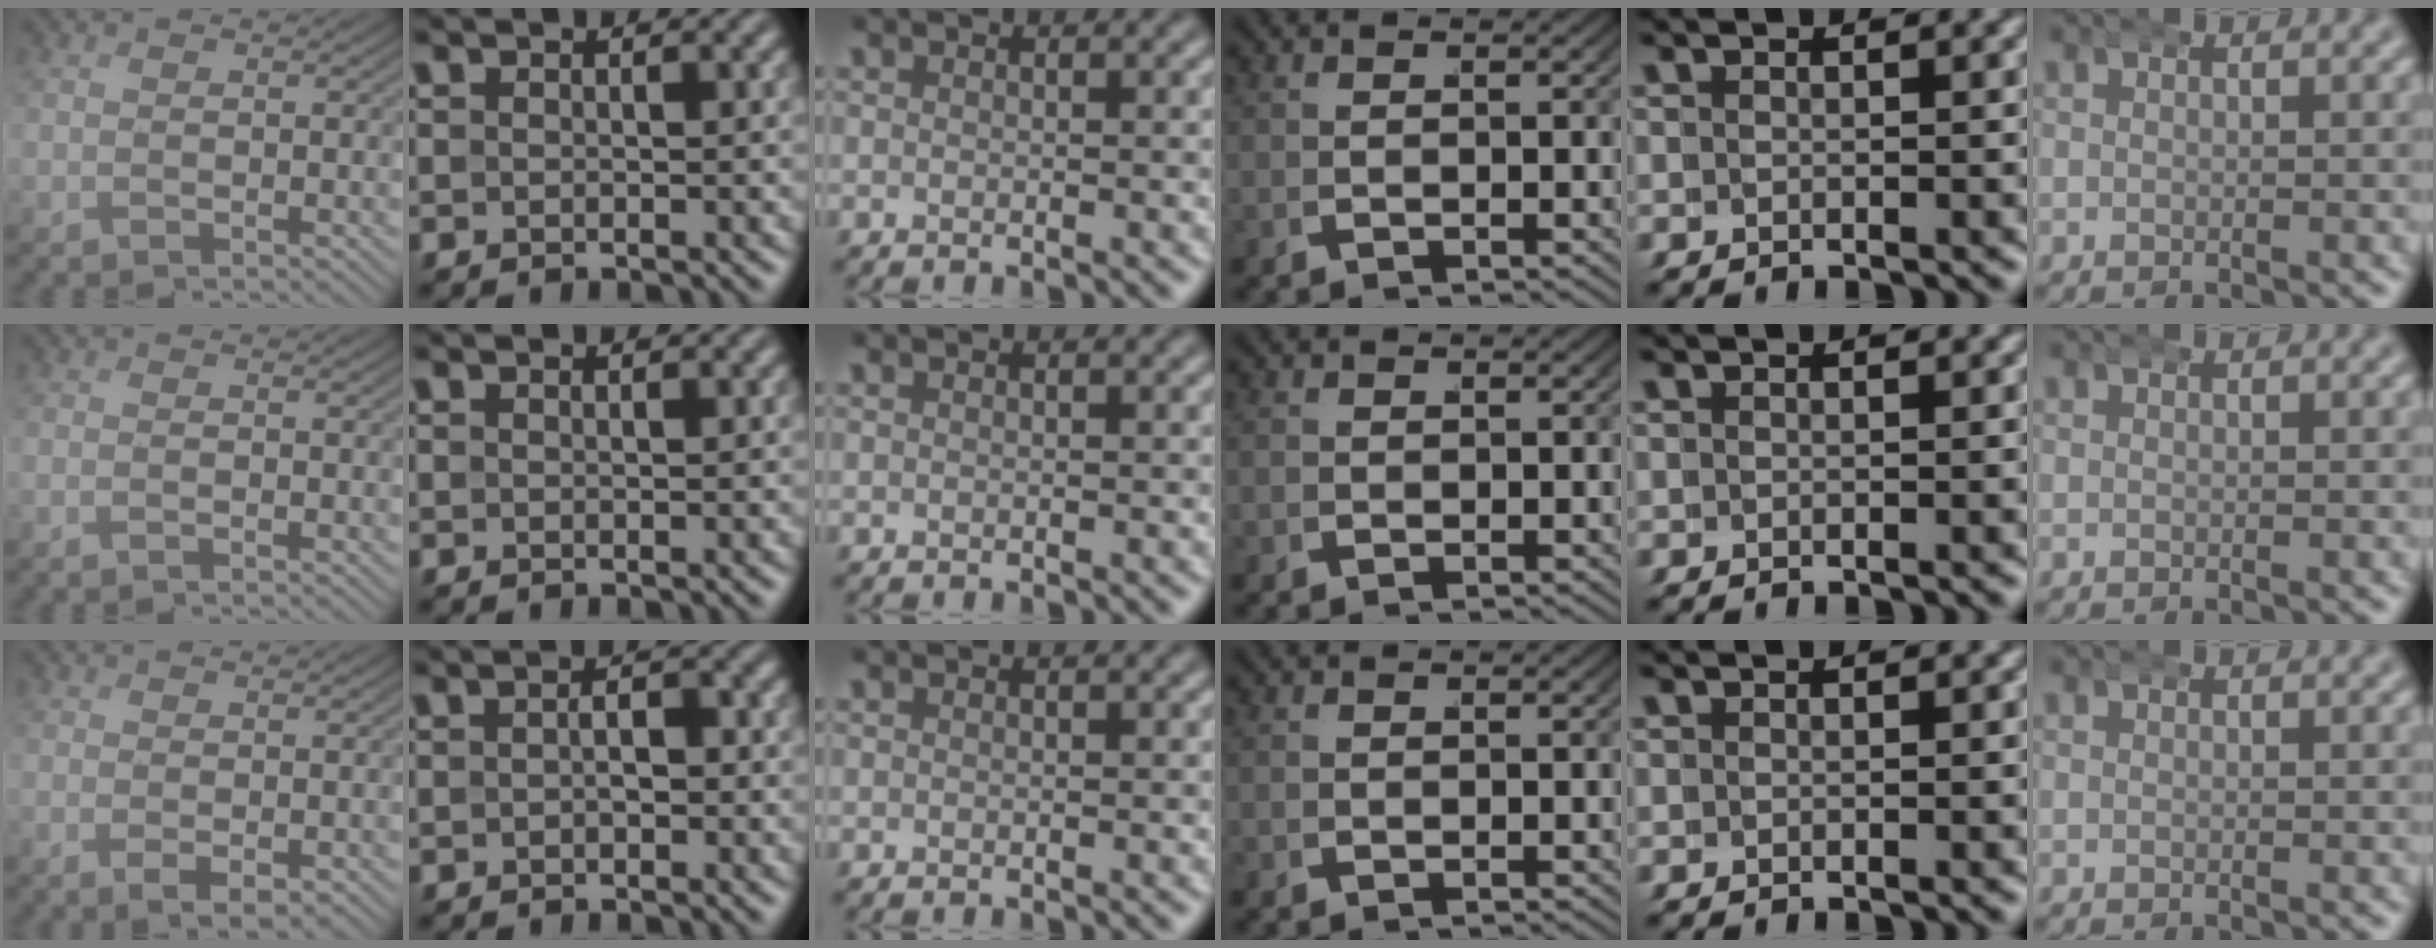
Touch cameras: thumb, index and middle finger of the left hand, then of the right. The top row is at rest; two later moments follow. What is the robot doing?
{"motion": "wrap", "object": "bandana"}